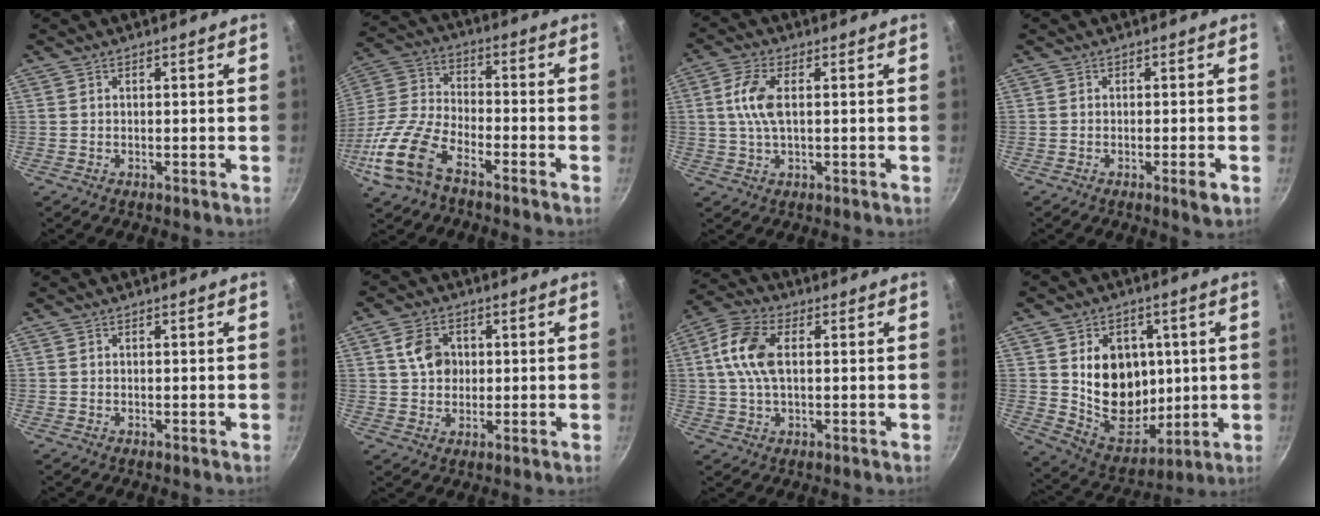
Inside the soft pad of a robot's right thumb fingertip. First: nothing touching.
{"total": 15.1, "force": [-8.5, 7.0, 10.3], "torque": [-0.223, 0.041, -0.181]}
{"total": 6.5, "force": [1.0, 2.9, 5.8], "torque": [-0.126, 0.008, 0.018]}
{"total": 3.6, "force": [-1.4, 0.5, 3.3], "torque": [-0.054, 0.003, -0.020]}
{"total": 0.0}
{"total": 6.6, "force": [1.5, 5.2, 3.6], "torque": [-0.044, 0.003, 0.021]}
{"total": 9.7, "force": [1.4, 5.5, 7.9], "torque": [-0.157, 0.018, 0.016]}
{"total": 16.8, "force": [2.2, 13.4, 9.8], "torque": [-0.105, -0.024, 0.055]}